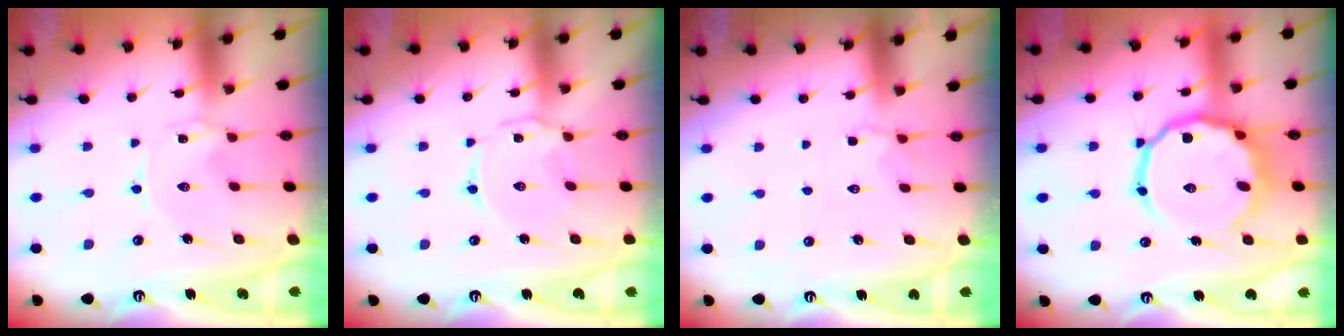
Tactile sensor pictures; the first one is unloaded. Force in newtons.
{"total": 2.9, "press": 2.9, "slide": 0.4}
{"total": 2.7, "press": 2.3, "slide": 1.4}
{"total": 15.7, "press": 15.5, "slide": 2.1}